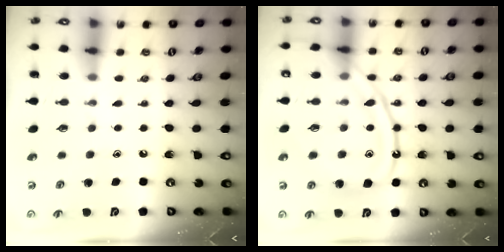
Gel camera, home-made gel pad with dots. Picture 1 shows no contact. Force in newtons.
{"total": 15.7, "press": 15.6, "slide": 1.4}